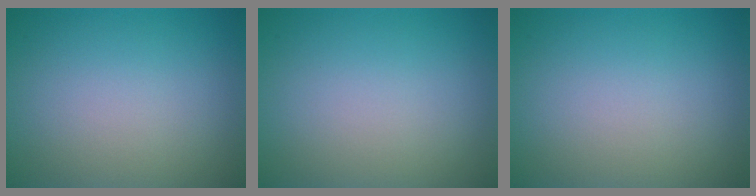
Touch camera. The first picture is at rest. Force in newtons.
{"total": 0.0}
{"total": 0.0}